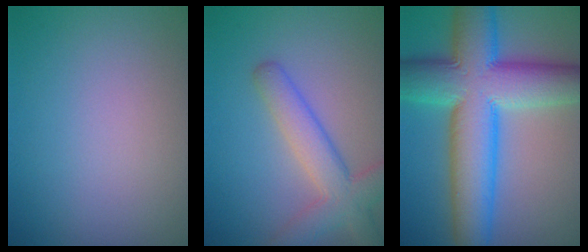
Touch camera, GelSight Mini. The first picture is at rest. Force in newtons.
{"total": 4.8, "press": 4.8, "slide": 0.2}
{"total": 12.6, "press": 12.6, "slide": 0.5}